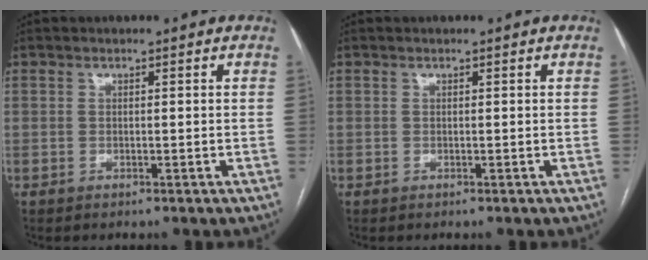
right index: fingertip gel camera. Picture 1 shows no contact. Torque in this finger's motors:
{"motor_torque": [-0.13, -0.13, 0.00, 0.00]}